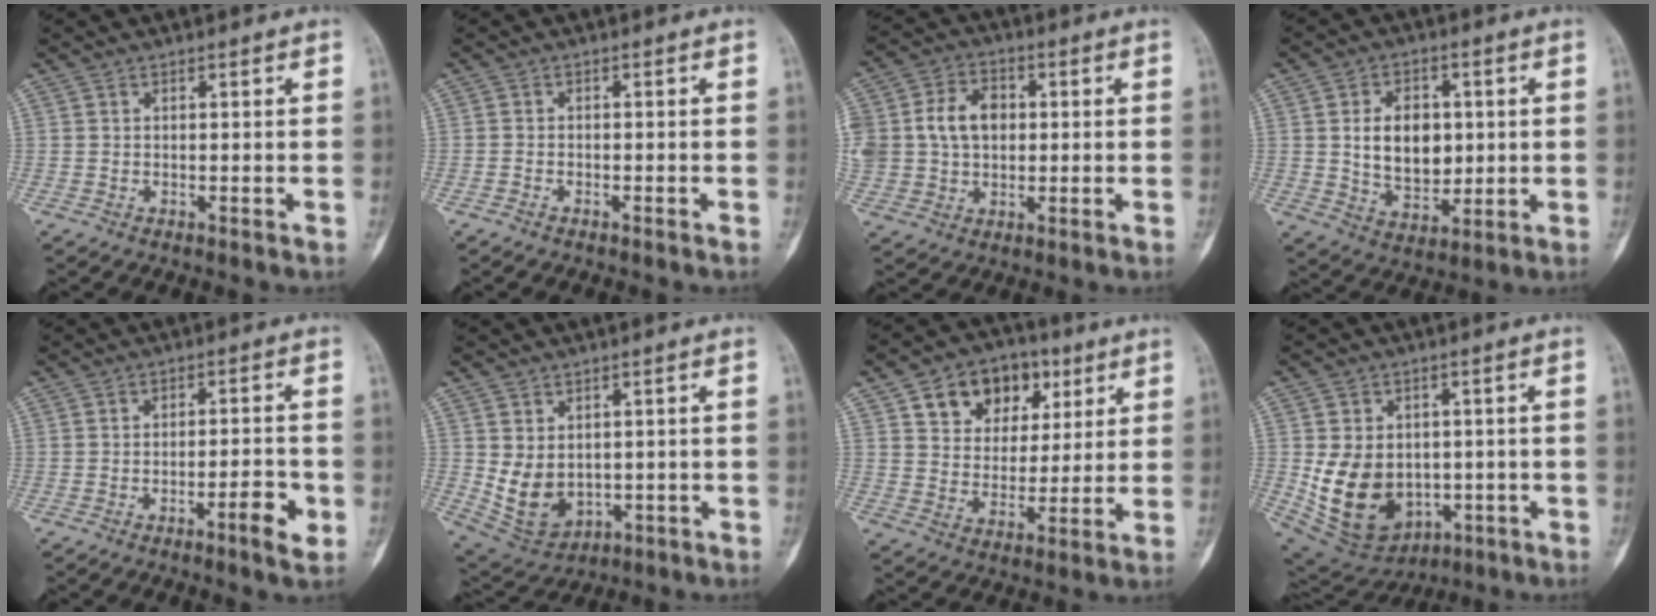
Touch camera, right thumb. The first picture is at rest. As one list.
[{"total": 0.6, "force": [-0.6, 0.2, 0.2], "torque": [-0.007, 0.005, -0.012]}, {"total": 13.7, "force": [1.5, 10.7, 8.5], "torque": [-0.166, 0.017, 0.032]}, {"total": 11.3, "force": [1.3, 7.8, 8.1], "torque": [-0.095, -0.012, 0.030]}, {"total": 5.5, "force": [-2.4, 1.0, 4.8], "torque": [-0.069, 0.014, -0.036]}, {"total": 8.4, "force": [-0.1, 6.3, 5.6], "torque": [-0.079, -0.008, 0.027]}, {"total": 13.9, "force": [6.3, 10.2, 6.9], "torque": [-0.064, -0.011, 0.105]}, {"total": 14.6, "force": [-1.7, 11.3, 9.2], "torque": [-0.136, 0.004, 0.006]}]